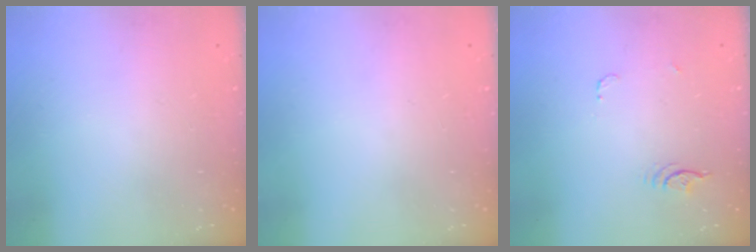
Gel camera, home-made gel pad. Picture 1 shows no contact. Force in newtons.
{"total": 0.0}
{"total": 3.9, "press": 3.5, "slide": 1.7}